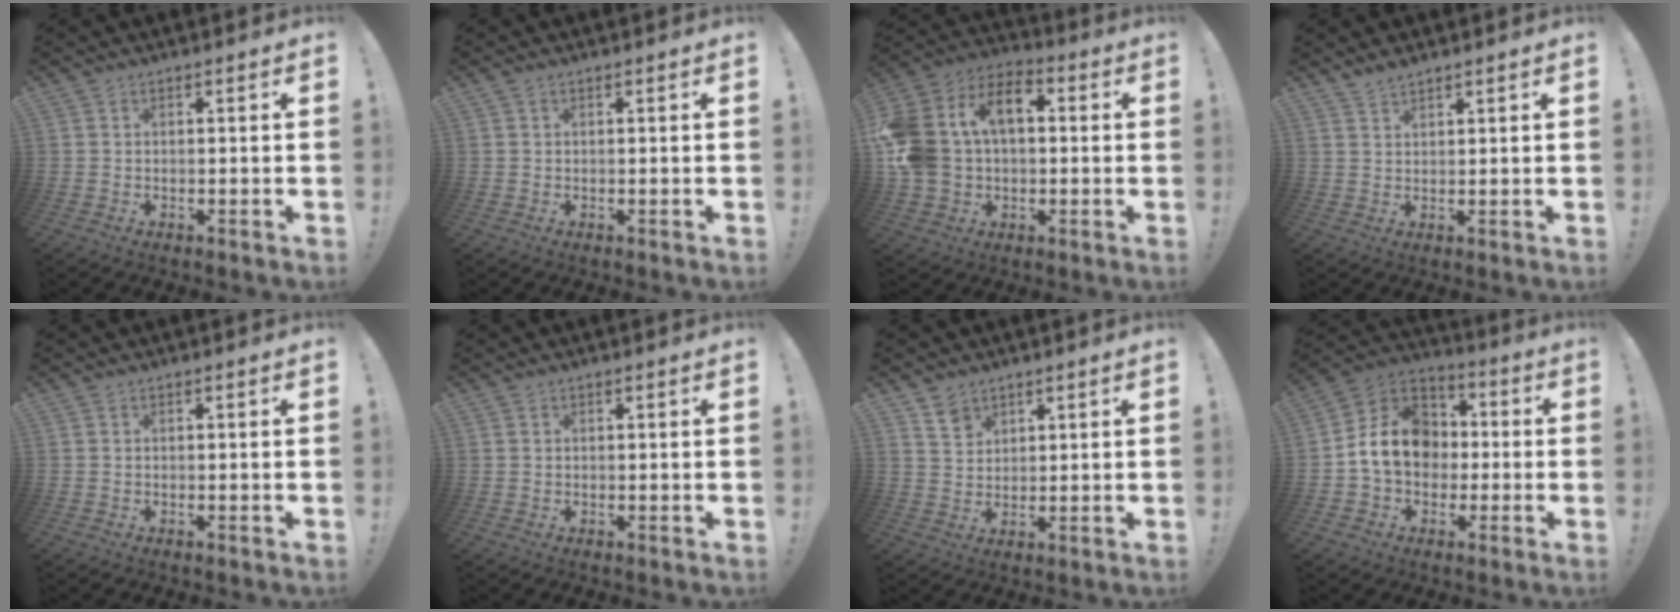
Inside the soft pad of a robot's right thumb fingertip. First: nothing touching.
{"total": 0.0}
{"total": 17.9, "force": [3.6, 13.1, 11.6], "torque": [-0.225, 0.013, 0.069]}
{"total": 2.4, "force": [2.2, 0.6, 0.8], "torque": [-0.015, -0.014, 0.041]}
{"total": 0.0}
{"total": 0.9, "force": [0.4, 0.8, -0.1], "torque": [0.010, -0.001, 0.007]}
{"total": 5.7, "force": [3.9, 4.0, 1.1], "torque": [-0.011, -0.026, 0.074]}
{"total": 15.1, "force": [-0.3, 12.2, 8.9], "torque": [-0.137, 0.025, 0.006]}